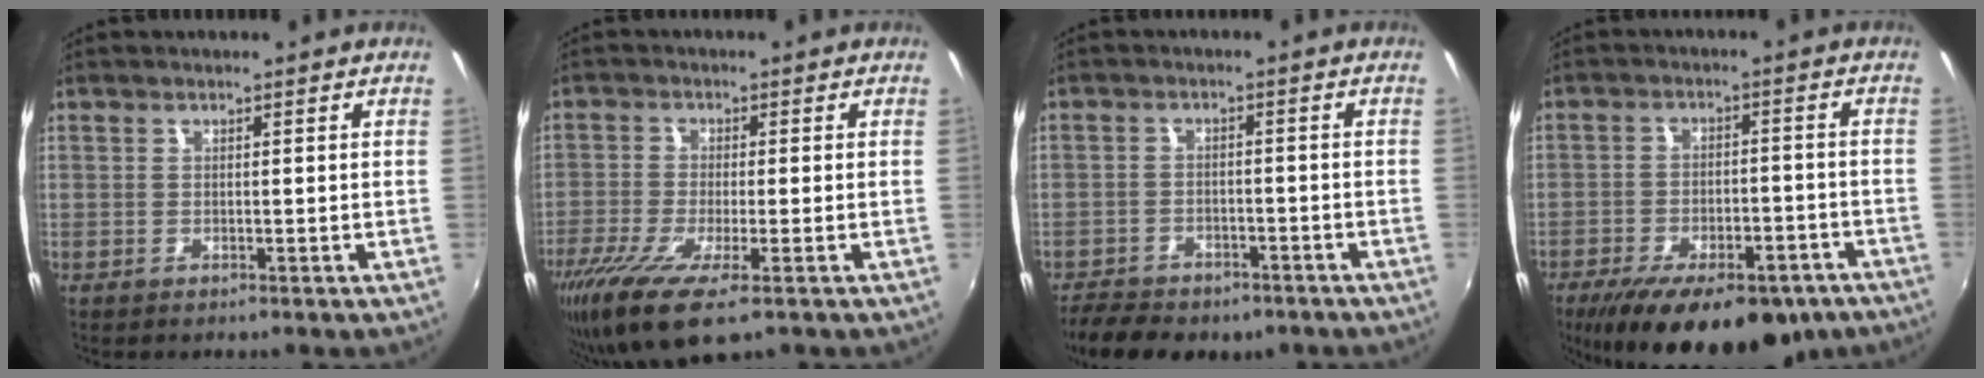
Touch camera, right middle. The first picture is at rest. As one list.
[{"total": 11.2, "force": [-6.7, 2.5, 8.7], "torque": [-0.194, -0.046, -0.123]}, {"total": 12.0, "force": [-9.1, 5.6, 5.4], "torque": [-0.135, -0.020, -0.137]}, {"total": 21.6, "force": [-15.0, 9.0, 12.7], "torque": [-0.231, -0.035, -0.202]}]